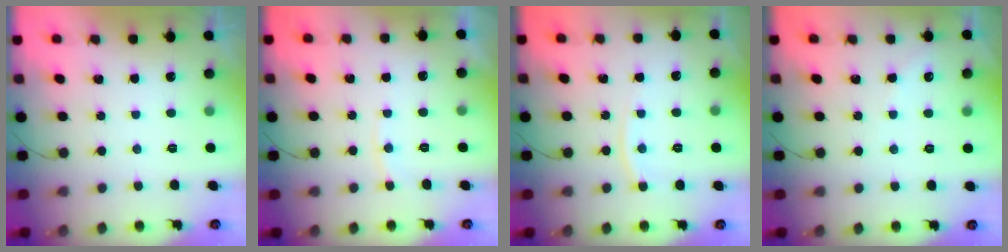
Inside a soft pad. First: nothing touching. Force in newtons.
{"total": 4.3, "press": 4.3, "slide": 0.7}
{"total": 5.3, "press": 5.2, "slide": 0.6}
{"total": 2.7, "press": 2.7, "slide": 0.5}